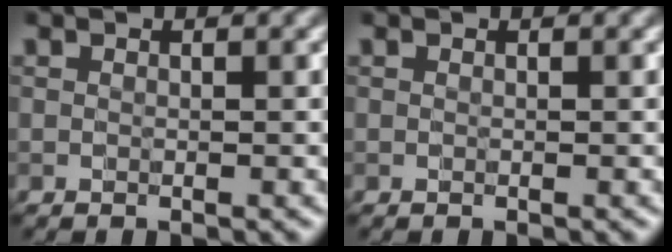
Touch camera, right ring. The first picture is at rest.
{"total": 0.0}